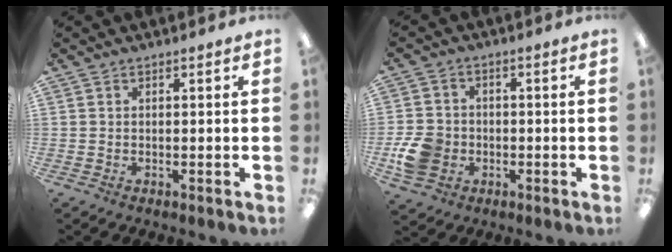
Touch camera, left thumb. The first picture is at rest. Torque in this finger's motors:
{"motor_torque": [-0.63, 0.64, 0.20, -0.14, 0.05]}